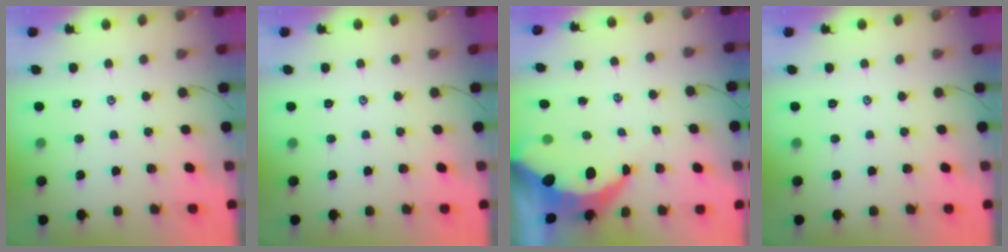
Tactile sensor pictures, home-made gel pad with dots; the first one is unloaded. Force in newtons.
{"total": 0.0}
{"total": 8.5, "press": 8.5, "slide": 0.7}
{"total": 0.0}